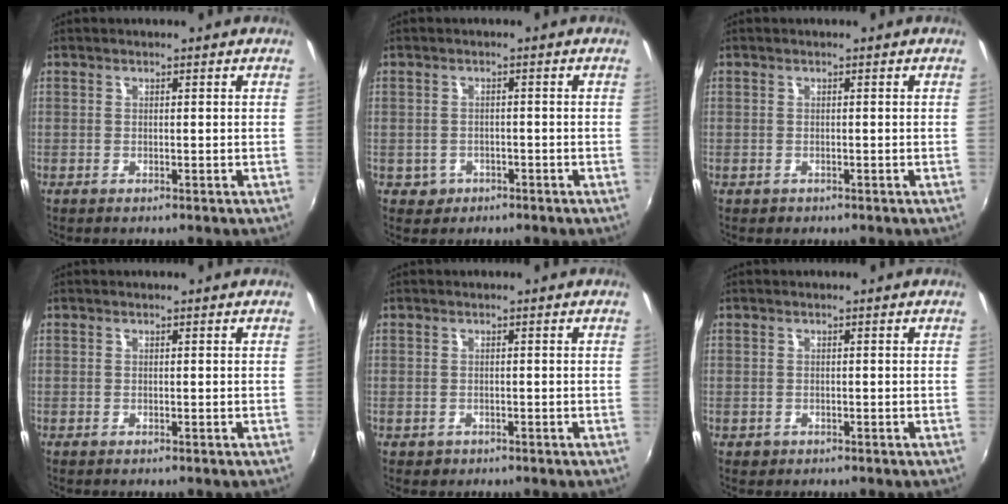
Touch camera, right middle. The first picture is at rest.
{"total": 3.2, "force": [-1.3, 2.9, 0.7], "torque": [-0.024, 0.000, -0.015]}
{"total": 0.7, "force": [-0.4, 0.6, 0.1], "torque": [-0.003, -0.003, -0.005]}
{"total": 0.0}
{"total": 1.3, "force": [-0.6, 1.2, 0.3], "torque": [-0.009, -0.004, -0.007]}
{"total": 1.2, "force": [-0.5, 1.0, 0.3], "torque": [-0.008, -0.004, -0.006]}